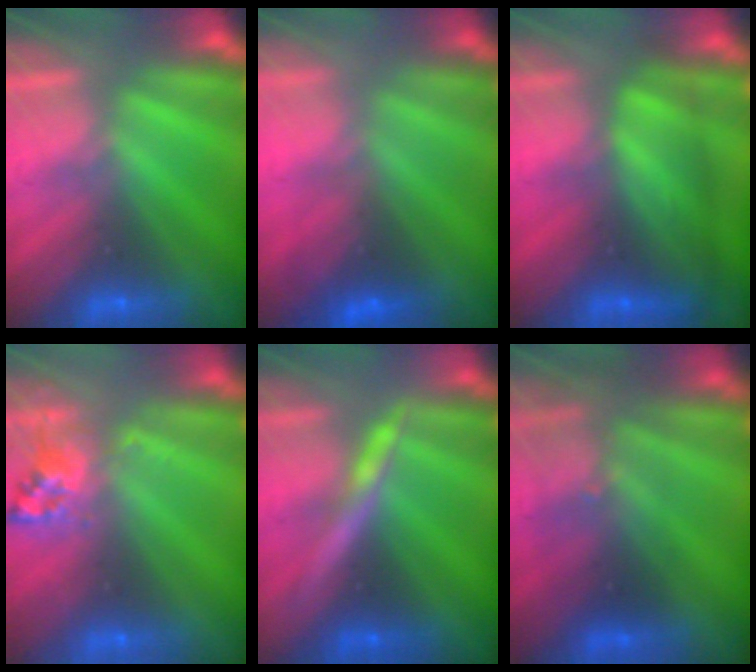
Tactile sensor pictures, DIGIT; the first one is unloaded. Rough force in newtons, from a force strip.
{"total": 2.8}
{"total": 9.0}
{"total": 2.6}
{"total": 3.0}
{"total": 3.0}